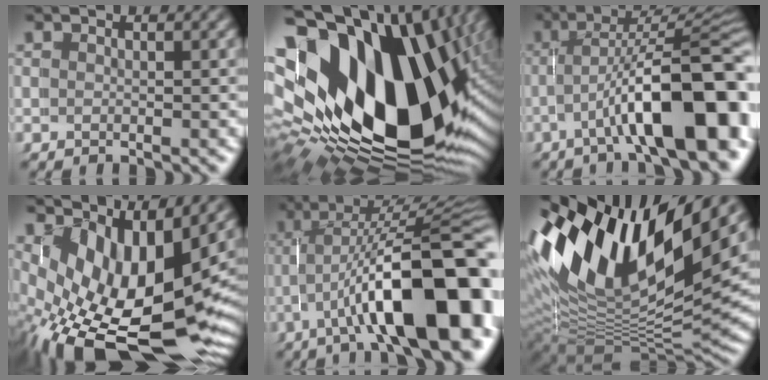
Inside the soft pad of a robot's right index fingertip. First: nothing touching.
{"total": 28.4, "force": [-1.1, 18.6, 21.4], "torque": [-0.366, -0.046, -0.005]}
{"total": 11.4, "force": [-2.9, 4.2, 10.1], "torque": [-0.158, -0.022, -0.035]}
{"total": 13.8, "force": [-4.0, 7.5, 10.9], "torque": [-0.211, -0.075, -0.032]}
{"total": 15.0, "force": [-2.7, 5.7, 13.6], "torque": [-0.214, -0.025, -0.030]}
{"total": 19.4, "force": [4.8, 12.0, 14.4], "torque": [-0.264, 0.003, 0.068]}